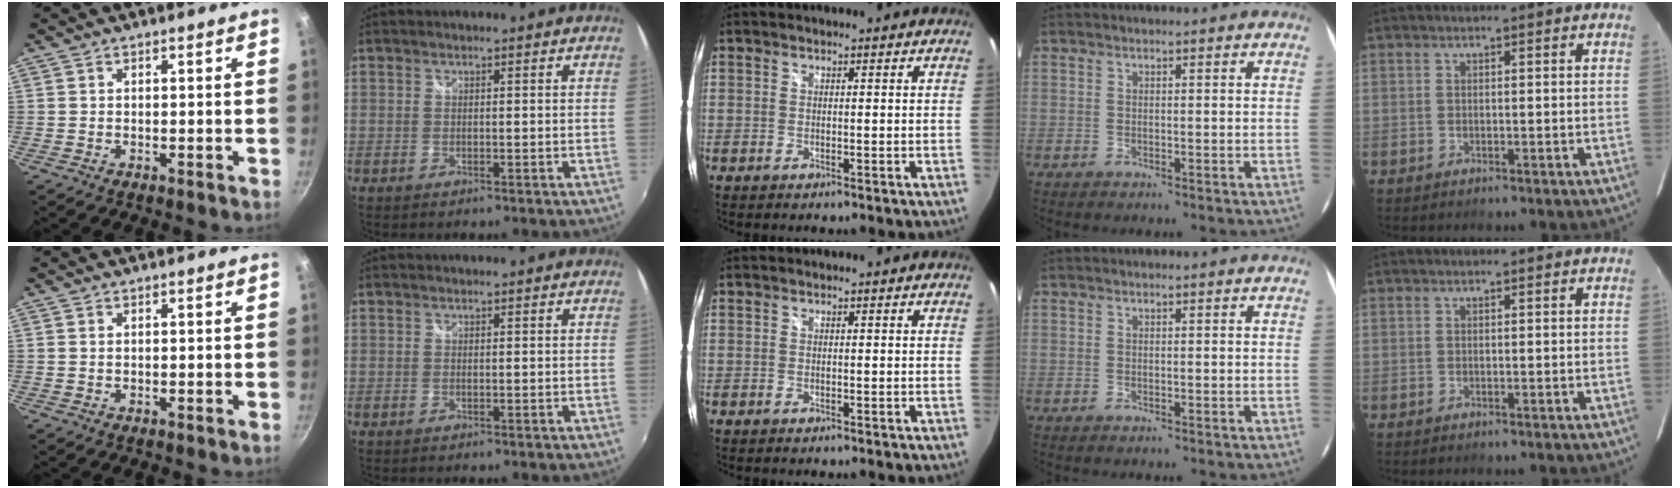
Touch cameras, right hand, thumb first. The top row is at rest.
{}